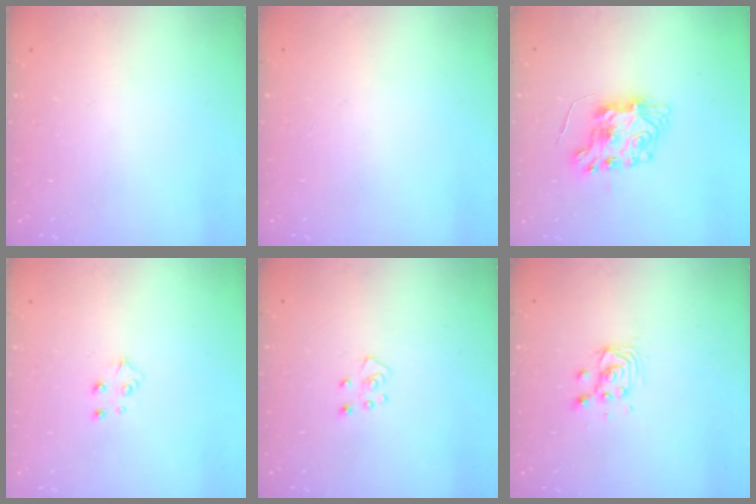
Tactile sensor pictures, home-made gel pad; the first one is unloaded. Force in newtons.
{"total": 0.0}
{"total": 9.1, "press": 9.0, "slide": 0.8}
{"total": 4.8, "press": 4.8, "slide": 0.4}
{"total": 4.2, "press": 4.1, "slide": 0.3}
{"total": 3.6, "press": 3.6, "slide": 0.1}